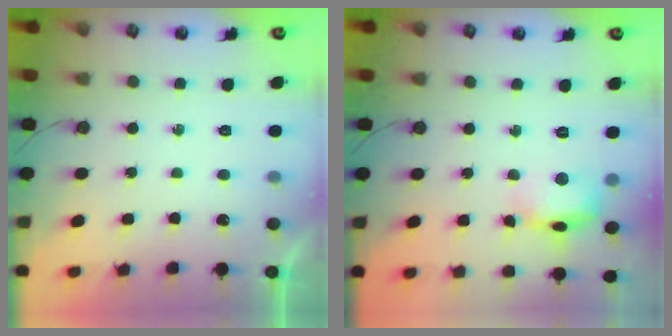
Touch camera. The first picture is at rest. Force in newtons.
{"total": 11.8, "press": 10.8, "slide": 4.8}